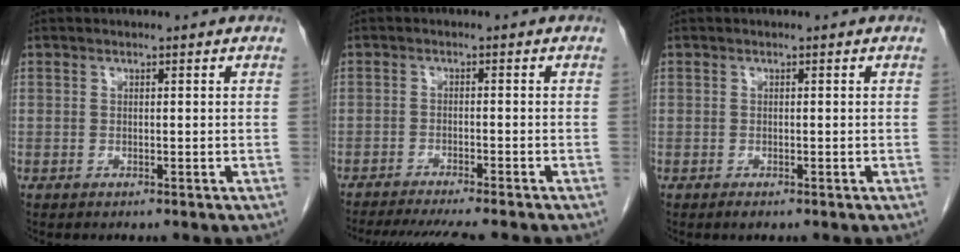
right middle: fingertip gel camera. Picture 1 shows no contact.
{"total": 13.5, "force": [-11.9, 1.4, 6.1], "torque": [-0.090, -0.024, -0.162]}
{"total": 0.7, "force": [-0.5, 0.2, 0.4], "torque": [-0.009, -0.002, -0.005]}